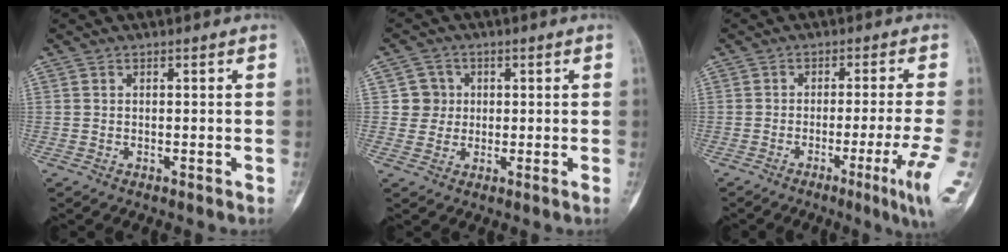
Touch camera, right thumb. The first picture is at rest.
{"total": 4.2, "force": [0.6, 4.1, 0.3], "torque": [0.031, 0.006, 0.004]}
{"total": 8.4, "force": [-3.3, -0.9, 7.7], "torque": [-0.115, -0.007, -0.053]}